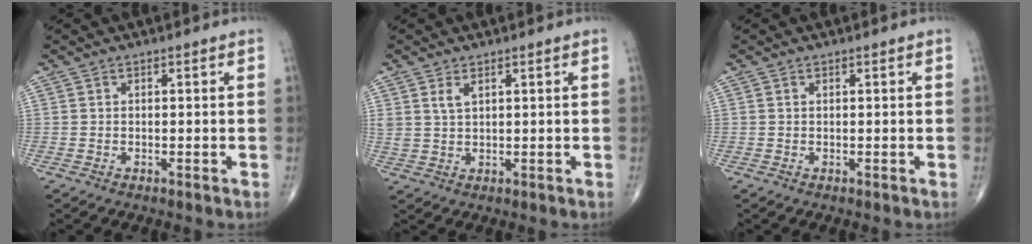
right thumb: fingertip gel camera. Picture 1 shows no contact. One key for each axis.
{"total": 2.7, "fx": 1.5, "fy": 1.3, "fz": 1.9, "tx": -0.039, "ty": -0.005, "tz": 0.036}
{"total": 0.0}